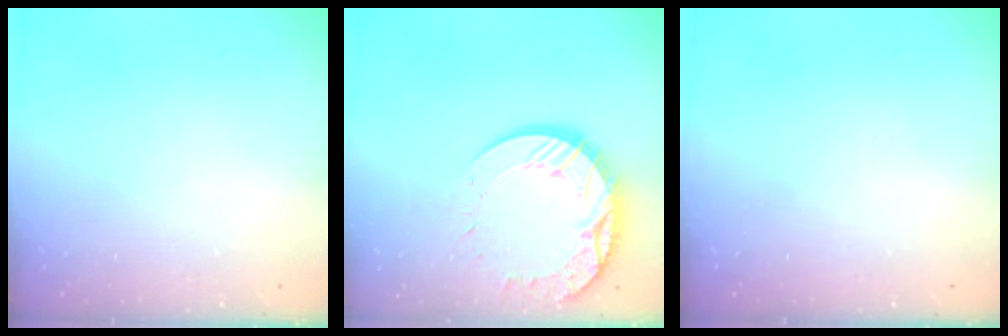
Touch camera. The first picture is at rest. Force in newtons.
{"total": 16.6, "press": 16.5, "slide": 1.3}
{"total": 0.0}